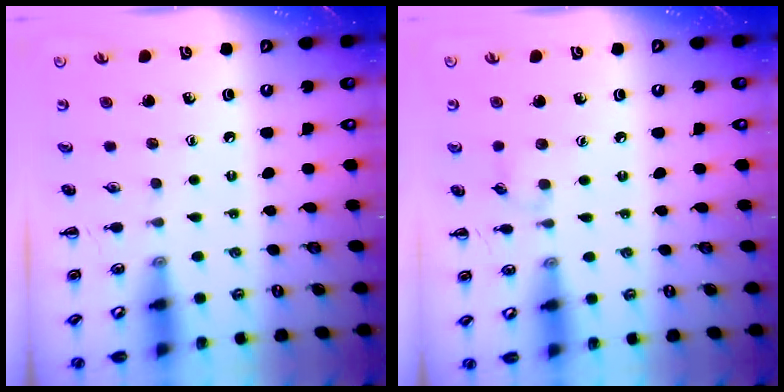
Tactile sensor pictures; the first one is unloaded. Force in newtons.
{"total": 3.9, "press": 3.6, "slide": 1.5}